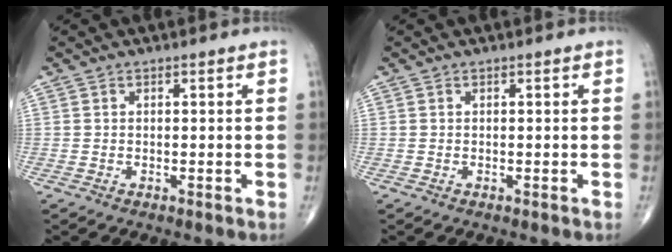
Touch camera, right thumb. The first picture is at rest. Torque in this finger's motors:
{"motor_torque": [0.00, 0.00, -0.02, 0.02, 0.00]}